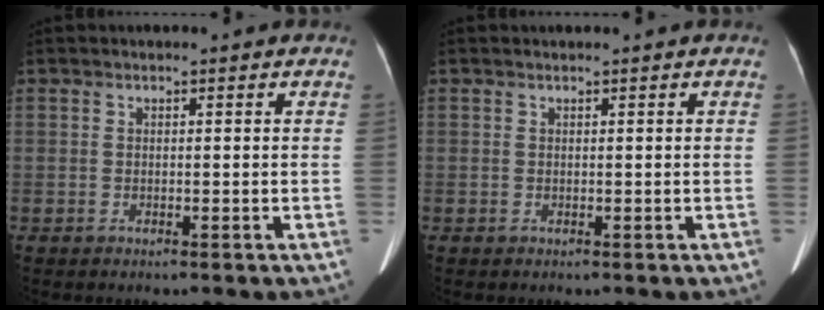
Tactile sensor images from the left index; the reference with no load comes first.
{"total": 0.0}